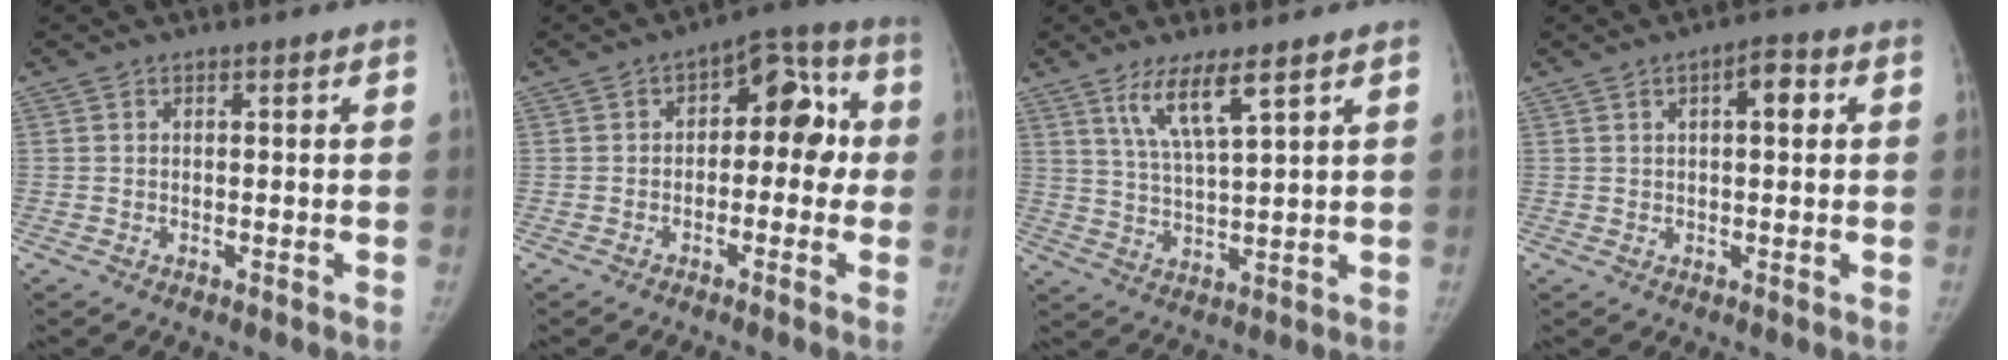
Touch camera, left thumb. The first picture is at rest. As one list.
[{"total": 10.1, "force": [0.2, 6.3, 7.9], "torque": [-0.051, 0.043, -0.011]}, {"total": 7.5, "force": [4.6, 1.1, 5.8], "torque": [-0.111, -0.027, 0.095]}, {"total": 4.5, "force": [1.4, 1.9, 3.9], "torque": [-0.044, 0.007, 0.016]}]